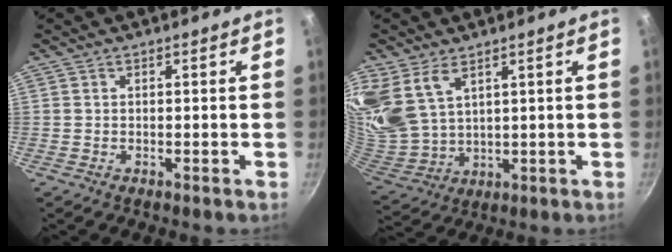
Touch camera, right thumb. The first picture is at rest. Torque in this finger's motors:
{"motor_torque": [0.50, 3.31, 1.58, 0.66, 0.64]}